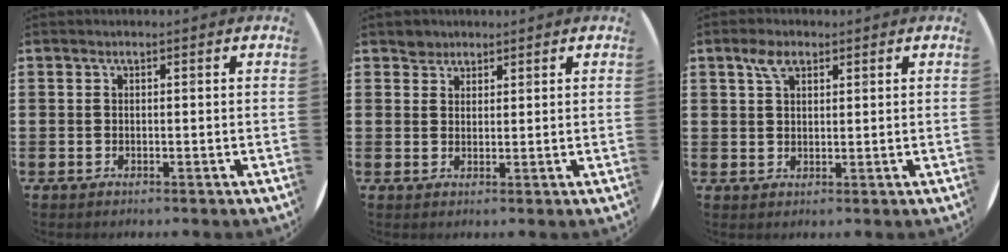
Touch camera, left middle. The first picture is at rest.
{"total": 1.9, "force": [1.7, 0.9, -0.1], "torque": [0.008, -0.001, 0.031]}
{"total": 3.2, "force": [2.1, 1.7, 1.8], "torque": [-0.032, 0.005, 0.037]}